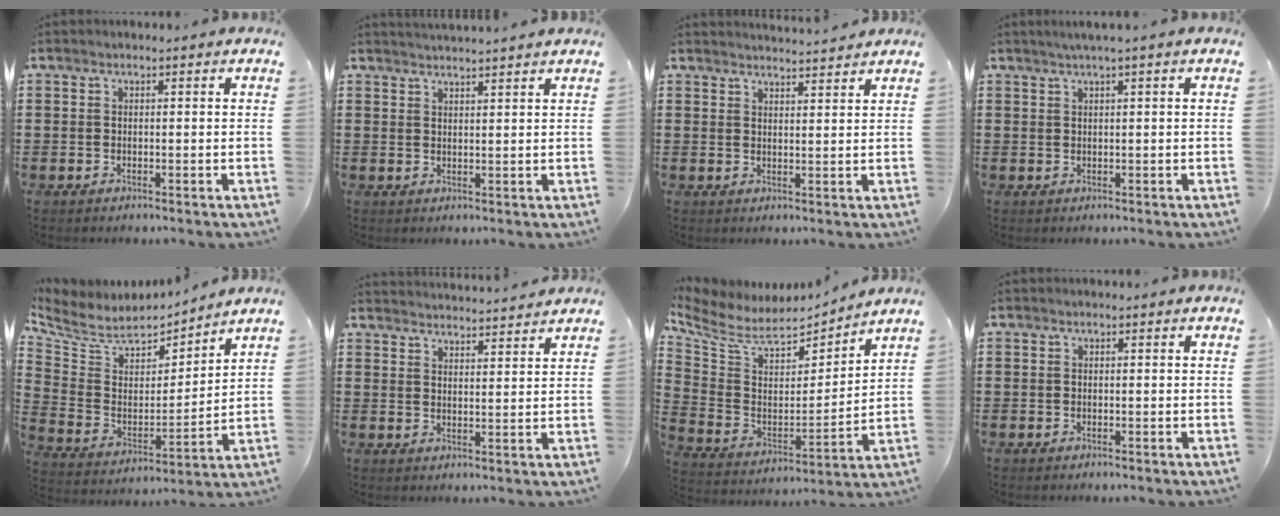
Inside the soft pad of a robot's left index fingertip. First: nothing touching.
{"total": 2.1, "force": [2.1, -0.4, 0.1], "torque": [-0.007, -0.004, 0.040]}
{"total": 2.6, "force": [2.5, -0.2, 0.0], "torque": [-0.007, -0.009, 0.048]}
{"total": 1.3, "force": [0.6, -0.3, 1.1], "torque": [-0.017, -0.001, 0.011]}
{"total": 6.6, "force": [5.9, 2.8, 1.2], "torque": [-0.065, -0.045, 0.101]}
{"total": 3.3, "force": [3.2, -0.5, -0.3], "torque": [-0.005, -0.020, 0.058]}
{"total": 8.1, "force": [6.6, 3.2, 3.3], "torque": [-0.101, -0.047, 0.115]}
{"total": 0.0}